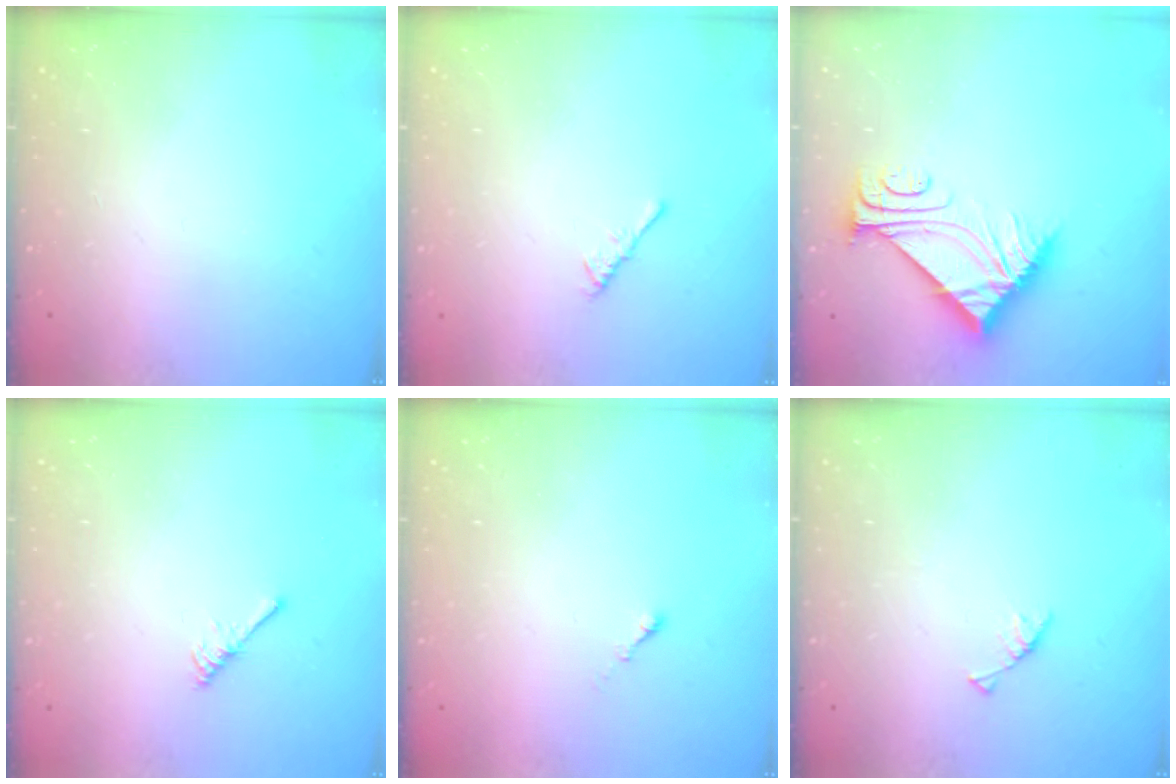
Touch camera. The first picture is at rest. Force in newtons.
{"total": 1.1, "press": 1.0, "slide": 0.4}
{"total": 9.4, "press": 9.4, "slide": 0.2}
{"total": 3.0, "press": 2.9, "slide": 0.5}
{"total": 0.0}
{"total": 3.0, "press": 3.0, "slide": 0.3}